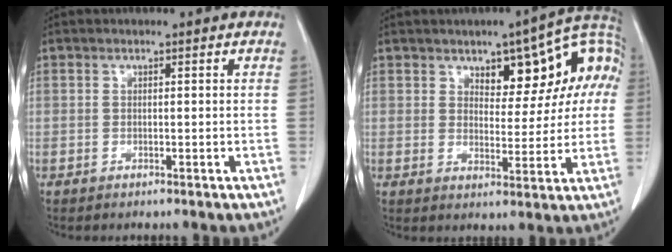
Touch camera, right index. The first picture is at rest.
{"total": 11.5, "force": [4.0, 5.5, 9.3], "torque": [-0.107, 0.034, 0.053]}